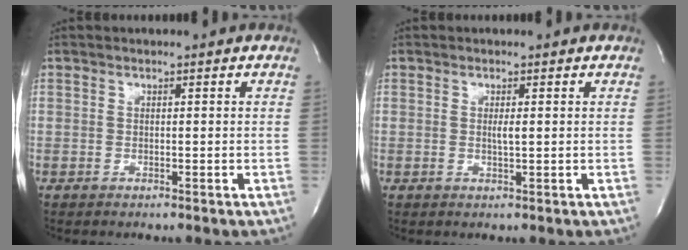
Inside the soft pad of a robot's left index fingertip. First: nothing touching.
{"total": 1.3, "force": [0.2, 0.0, 1.2], "torque": [-0.028, -0.002, 0.004]}